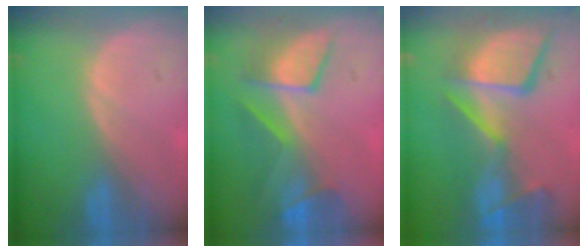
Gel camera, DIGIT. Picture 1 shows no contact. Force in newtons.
{"total": 7.5, "press": 7.4, "slide": 1.2}
{"total": 13.2, "press": 11.2, "slide": 6.9}